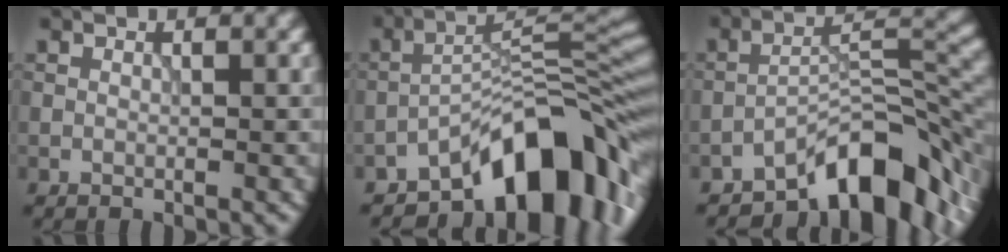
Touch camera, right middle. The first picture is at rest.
{"total": 11.8, "force": [-7.5, 4.4, 8.1], "torque": [-0.090, 0.016, -0.140]}
{"total": 9.5, "force": [-6.4, 3.3, 6.1], "torque": [-0.071, 0.012, -0.113]}